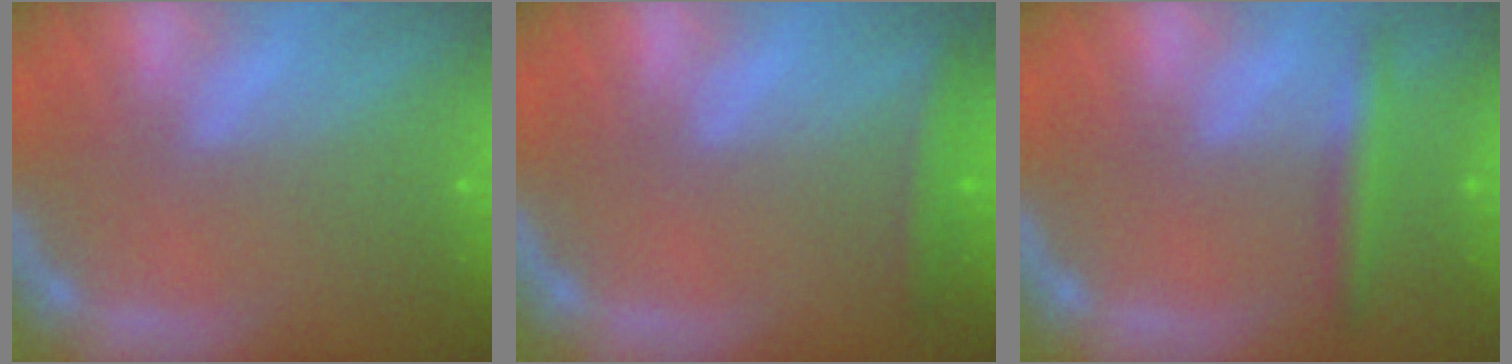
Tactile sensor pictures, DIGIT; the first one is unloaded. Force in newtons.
{"total": 2.4}
{"total": 3.0}